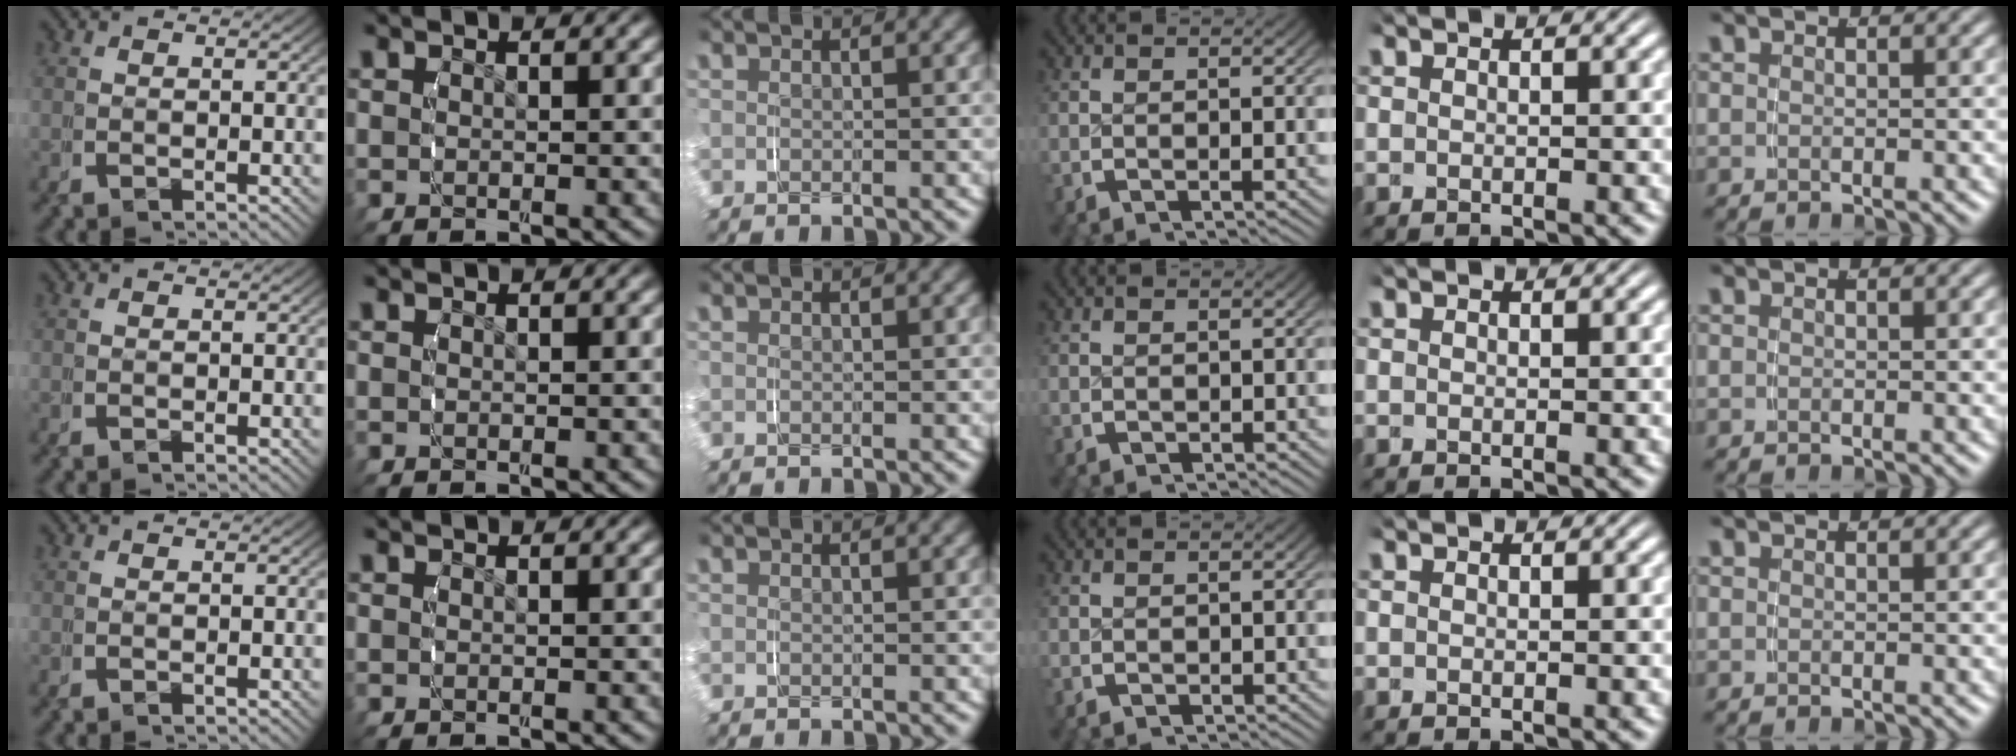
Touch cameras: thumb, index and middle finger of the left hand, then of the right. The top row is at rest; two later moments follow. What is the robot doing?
{"motion": "grasp_and_lifting", "object": "fork"}